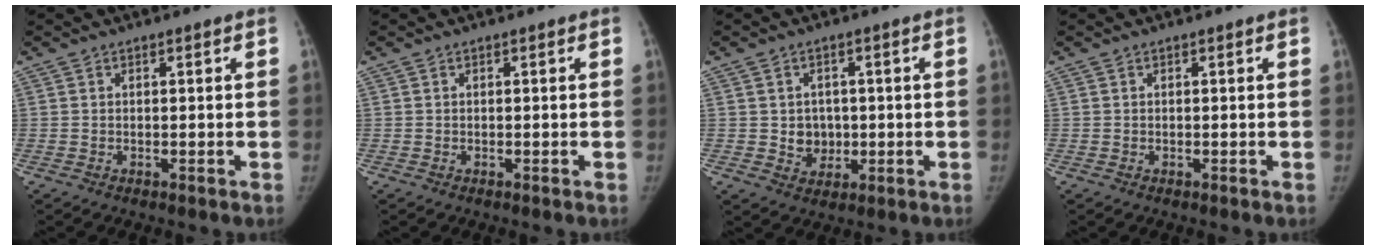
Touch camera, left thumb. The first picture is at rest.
{"total": 0.0}
{"total": 4.7, "force": [-0.1, 4.3, 2.0], "torque": [0.001, 0.003, 0.005]}
{"total": 0.0}